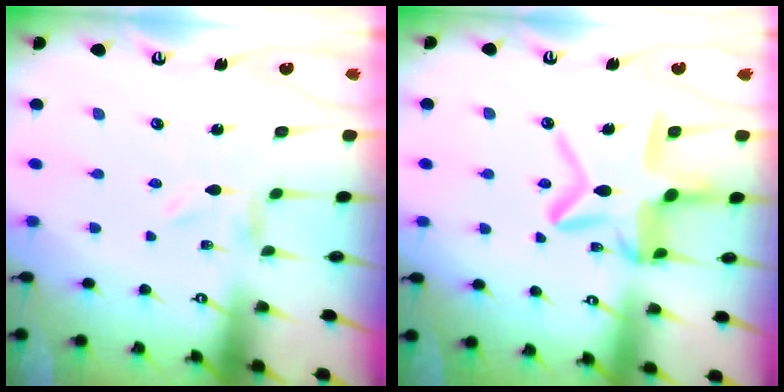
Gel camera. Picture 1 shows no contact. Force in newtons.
{"total": 16.1, "press": 16.0, "slide": 1.4}